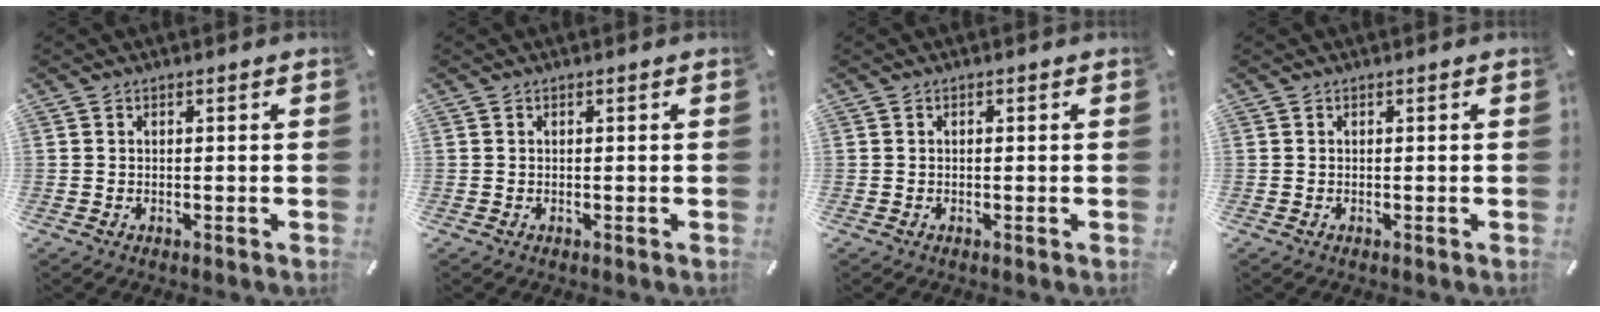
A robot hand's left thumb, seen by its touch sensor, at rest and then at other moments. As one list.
[{"total": 0.0}, {"total": 0.0}, {"total": 0.0}]